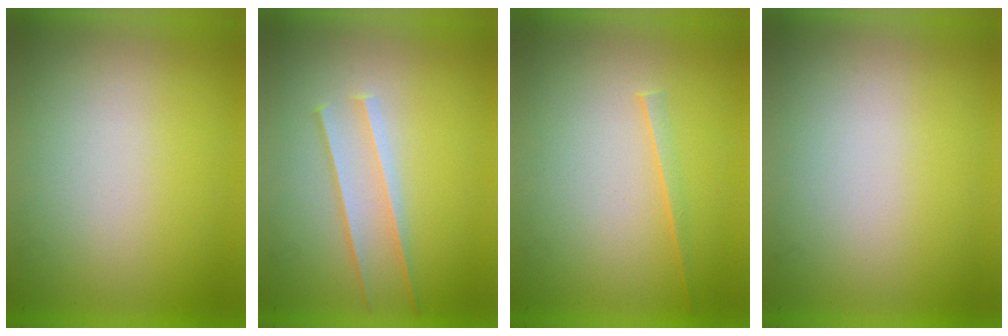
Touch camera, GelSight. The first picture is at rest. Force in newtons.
{"total": 1.7}
{"total": 1.7}
{"total": 0.0}